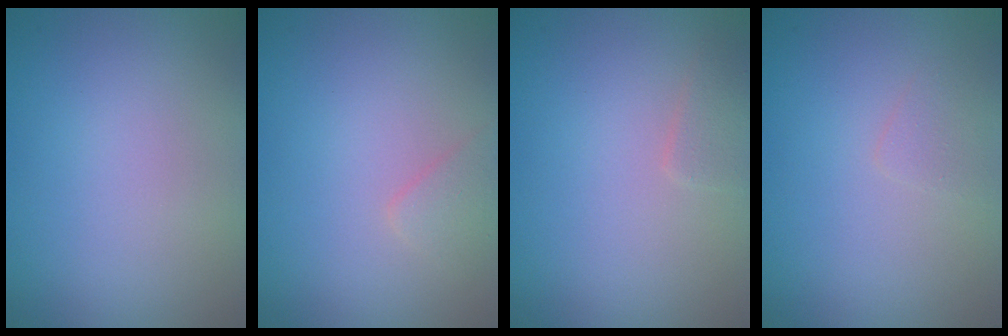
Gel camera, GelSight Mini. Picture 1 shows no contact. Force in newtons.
{"total": 1.2, "press": 1.2, "slide": 0.1}
{"total": 1.2, "press": 1.2, "slide": 0.0}
{"total": 0.9, "press": 0.9, "slide": 0.1}